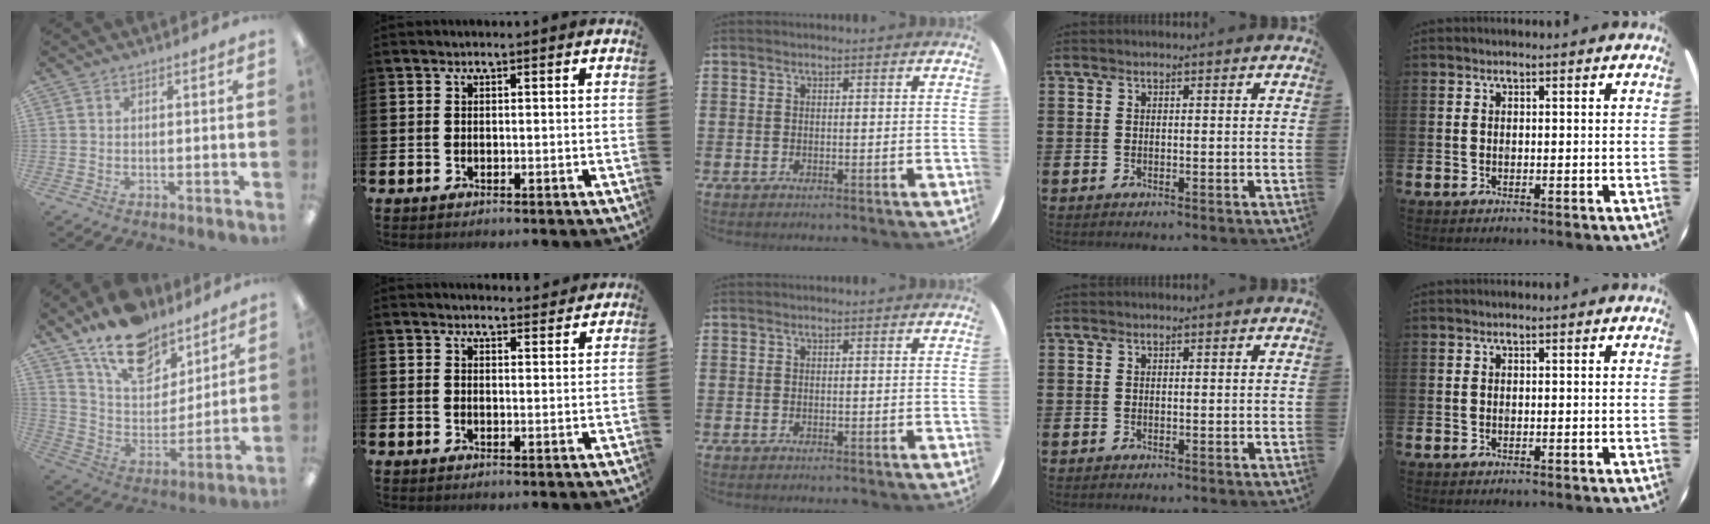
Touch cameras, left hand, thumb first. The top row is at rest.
{"thumb": {"total": 17.0, "force": [13.1, 8.6, 6.8], "torque": [-0.128, -0.081, 0.238]}, "index": {"total": 2.6, "force": [2.6, 0.4, -0.1], "torque": [0.011, -0.019, 0.044]}}